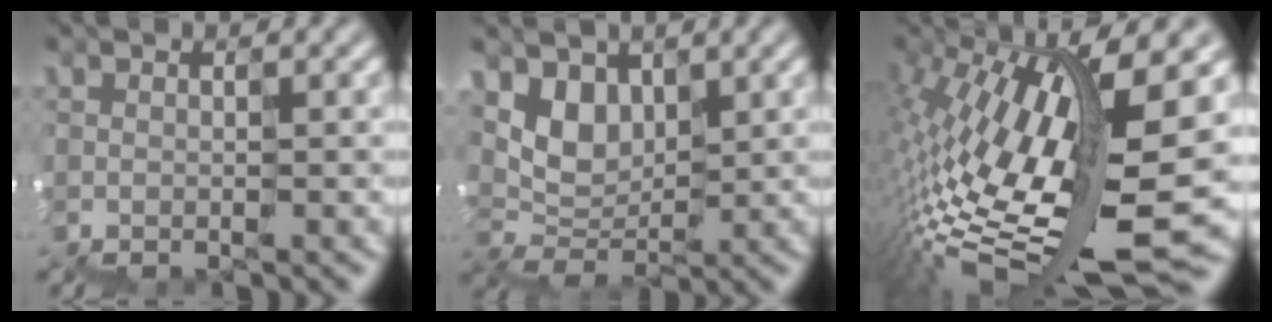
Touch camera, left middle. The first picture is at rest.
{"total": 3.0, "force": [2.2, 2.0, 0.2], "torque": [-0.012, -0.005, 0.041]}
{"total": 14.0, "force": [-0.5, 4.8, 13.1], "torque": [-0.259, -0.002, -0.008]}